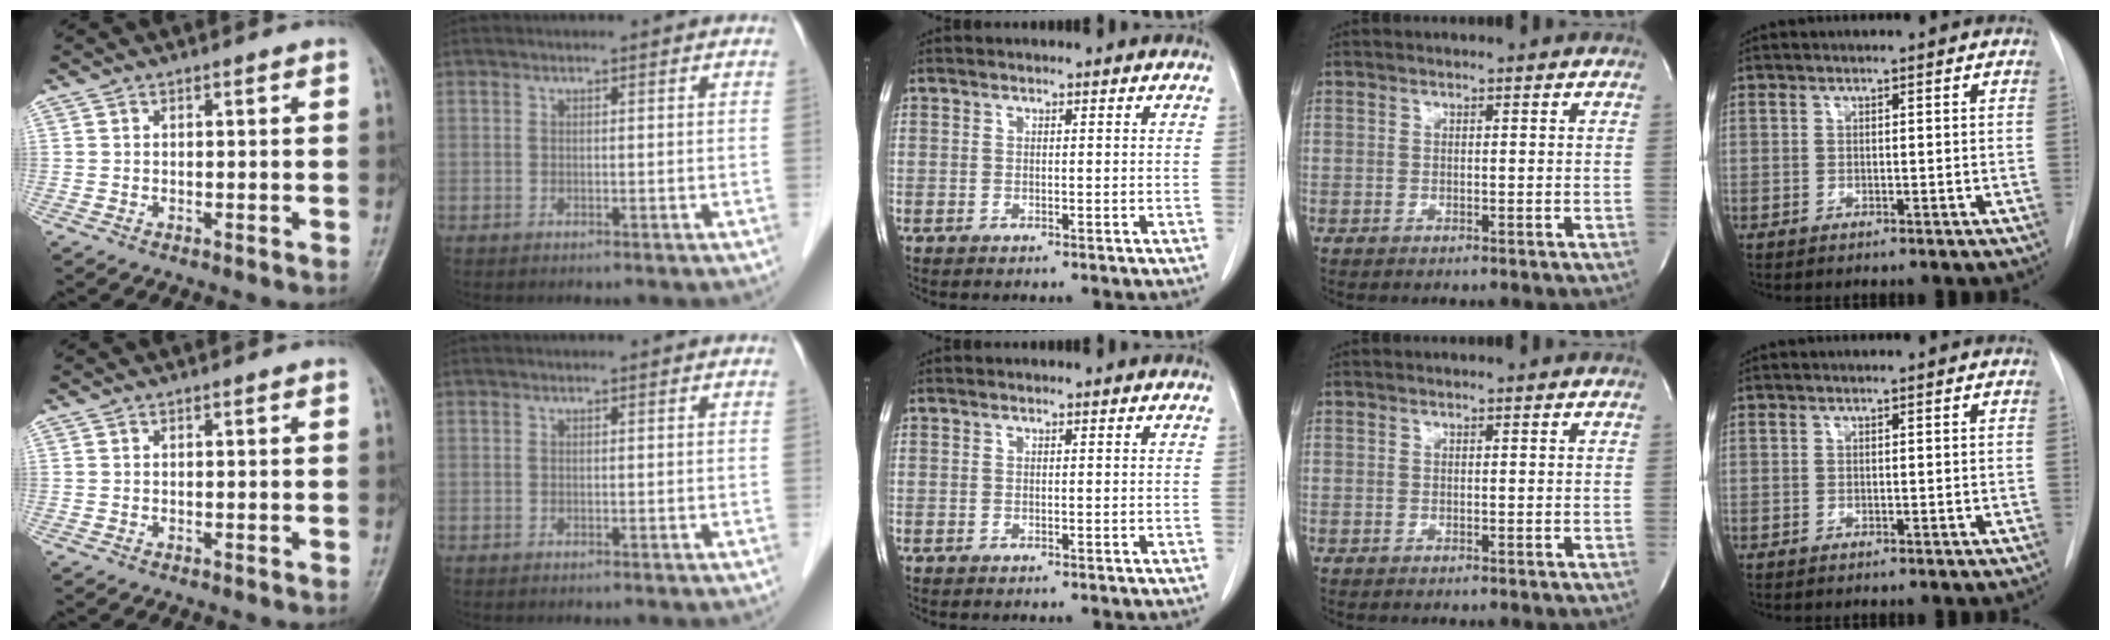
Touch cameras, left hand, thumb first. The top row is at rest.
{}